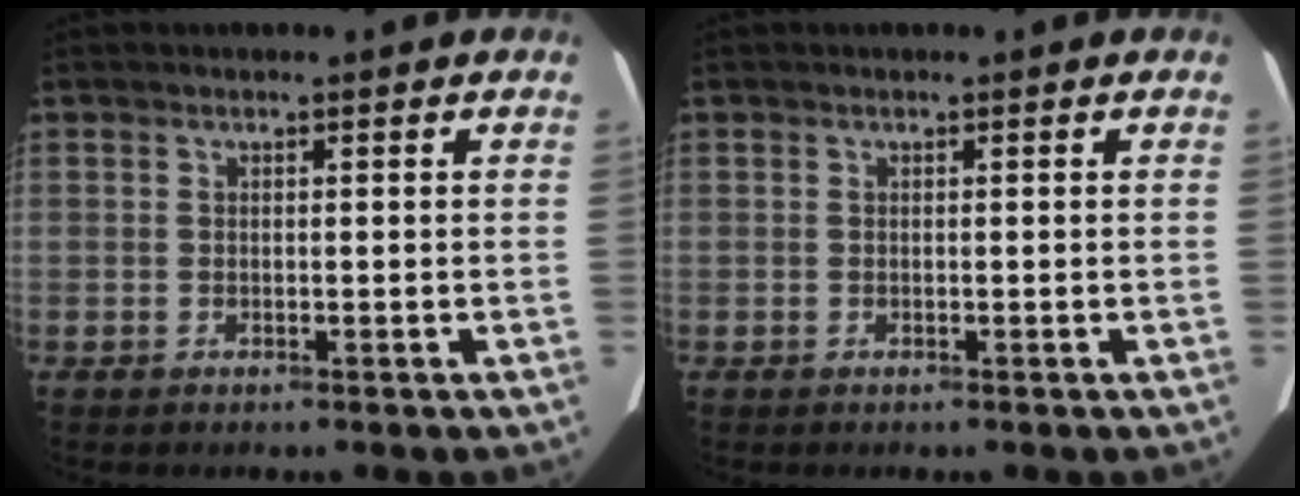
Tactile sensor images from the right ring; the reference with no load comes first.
{"total": 0.0}